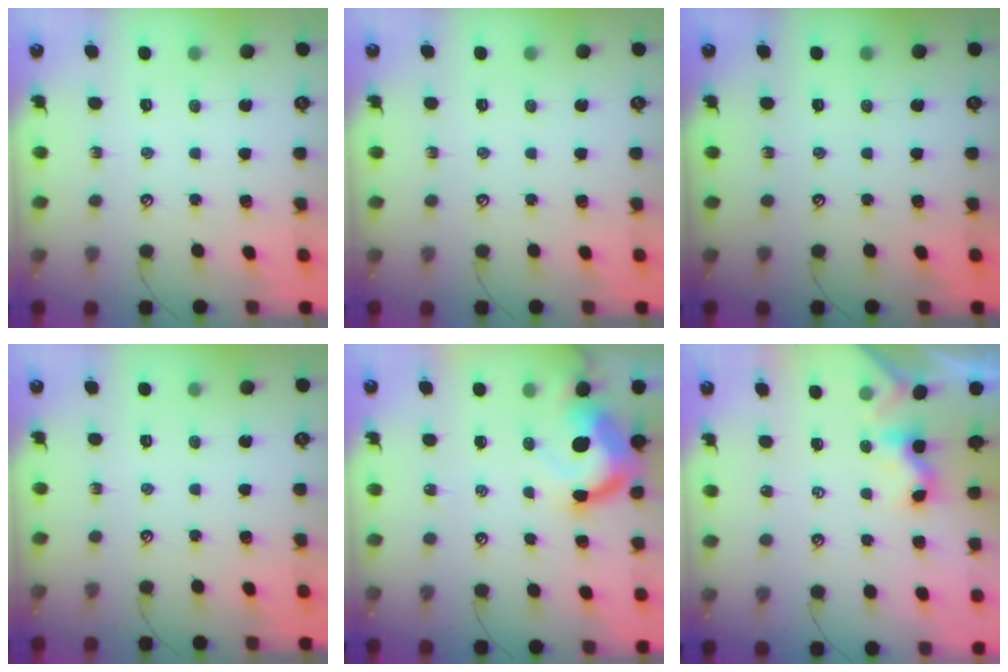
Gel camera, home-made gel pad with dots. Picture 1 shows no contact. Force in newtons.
{"total": 0.0}
{"total": 0.0}
{"total": 0.0}
{"total": 10.9, "press": 10.8, "slide": 1.1}
{"total": 1.7, "press": 1.6, "slide": 0.5}